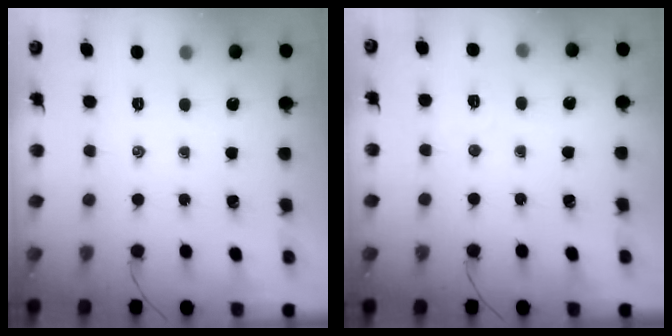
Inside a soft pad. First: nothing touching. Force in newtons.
{"total": 3.0, "press": 2.9, "slide": 0.9}